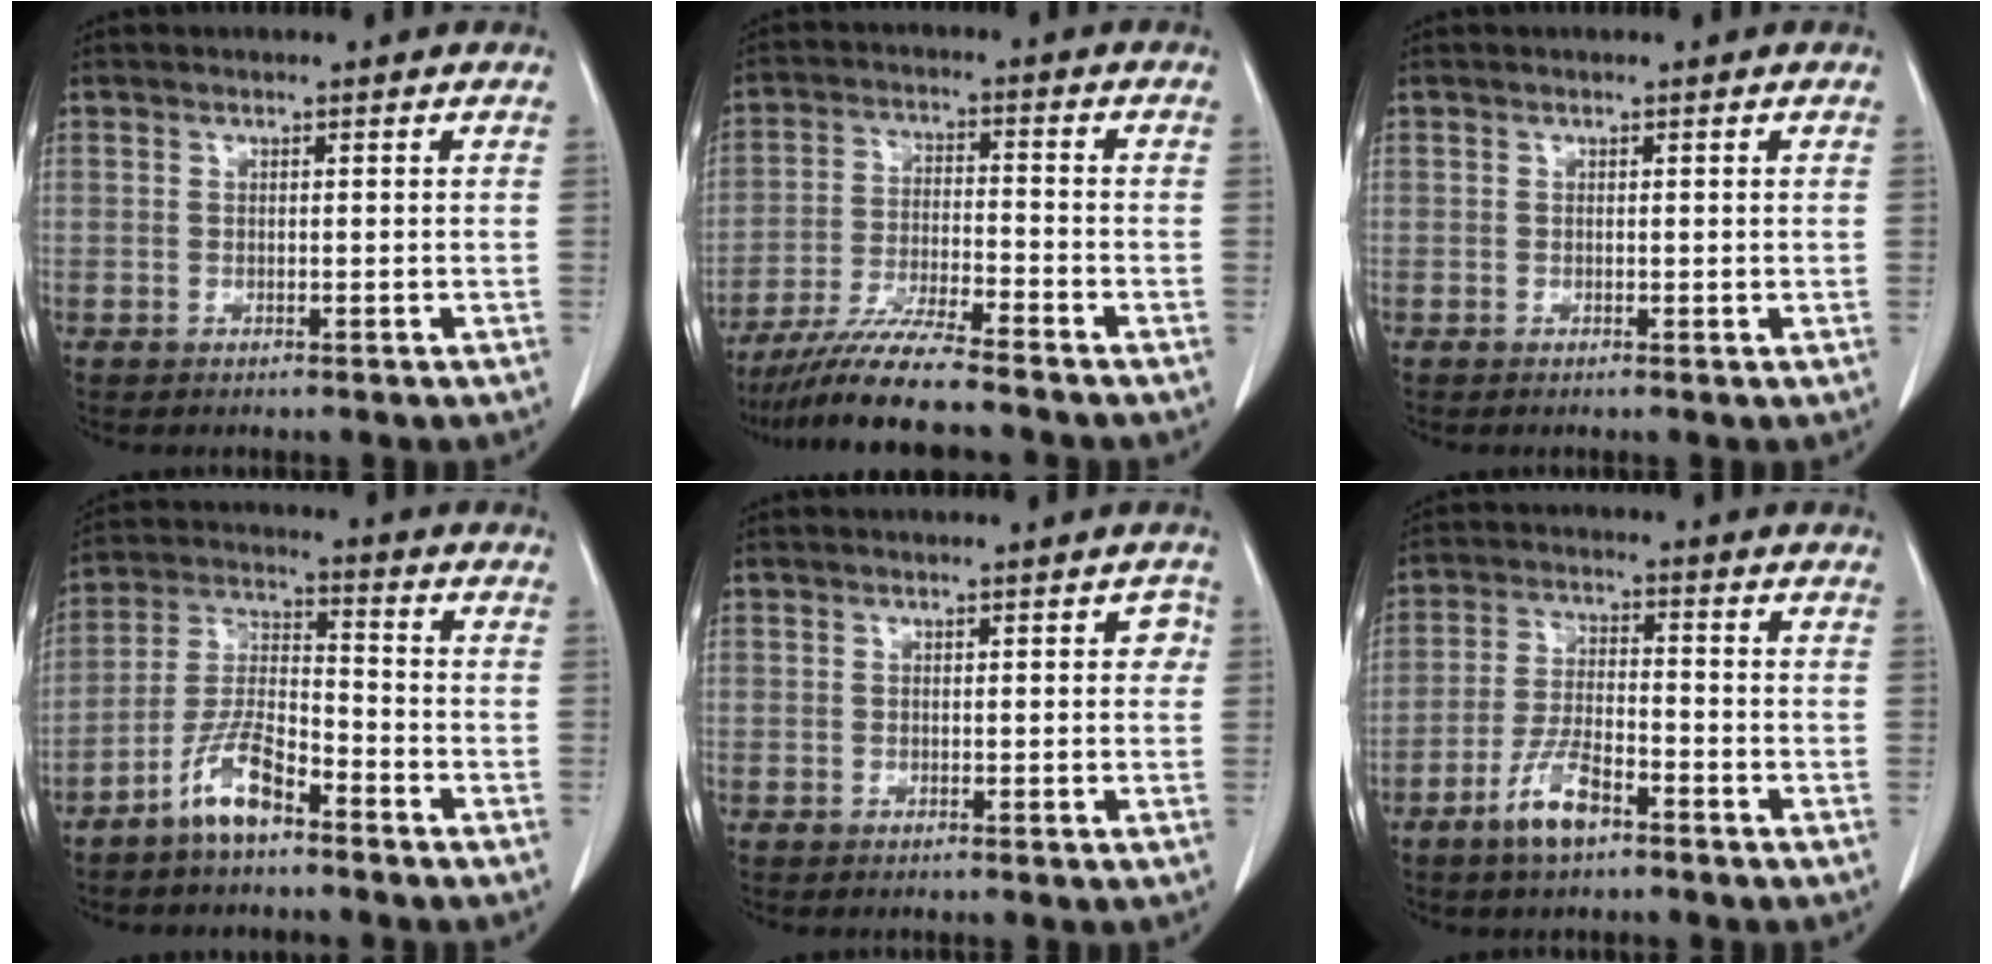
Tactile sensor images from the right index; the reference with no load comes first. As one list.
[{"total": 8.5, "force": [-7.4, -0.8, 4.1], "torque": [-0.075, -0.021, -0.141]}, {"total": 0.0}, {"total": 8.1, "force": [-5.4, 1.9, 5.6], "torque": [-0.120, -0.001, -0.113]}, {"total": 2.2, "force": [0.6, 1.2, 1.8], "torque": [-0.006, 0.010, 0.004]}, {"total": 6.7, "force": [-4.2, 1.8, 4.9], "torque": [-0.098, -0.002, -0.082]}]